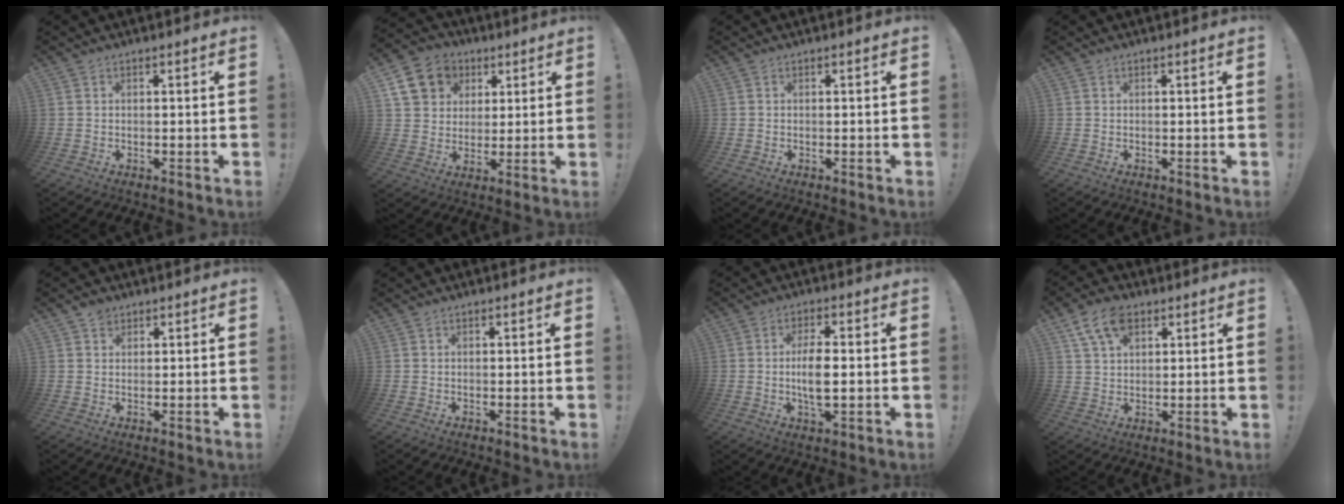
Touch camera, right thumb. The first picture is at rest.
{"total": 12.4, "force": [4.7, 10.5, 4.5], "torque": [-0.056, -0.019, 0.098]}
{"total": 0.0}
{"total": 0.0}
{"total": 1.9, "force": [1.3, 1.4, 0.2], "torque": [0.007, -0.006, 0.022]}
{"total": 0.0}
{"total": 7.7, "force": [-0.5, 2.8, 7.1], "torque": [-0.133, -0.003, -0.015]}
{"total": 9.4, "force": [4.9, 5.7, 5.7], "torque": [-0.100, -0.007, 0.093]}